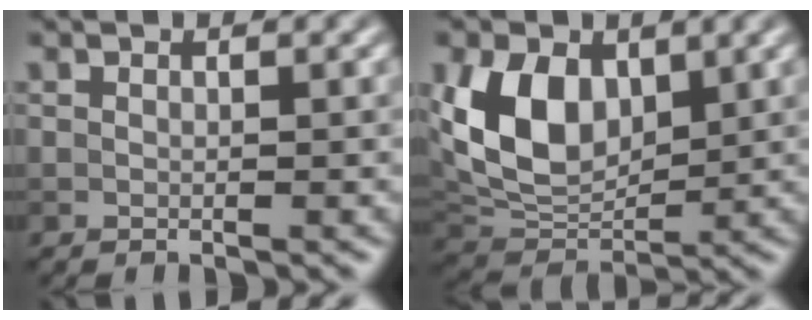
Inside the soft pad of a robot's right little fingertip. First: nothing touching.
{"total": 8.2, "force": [2.2, 5.4, 5.8], "torque": [-0.117, -0.007, 0.042]}